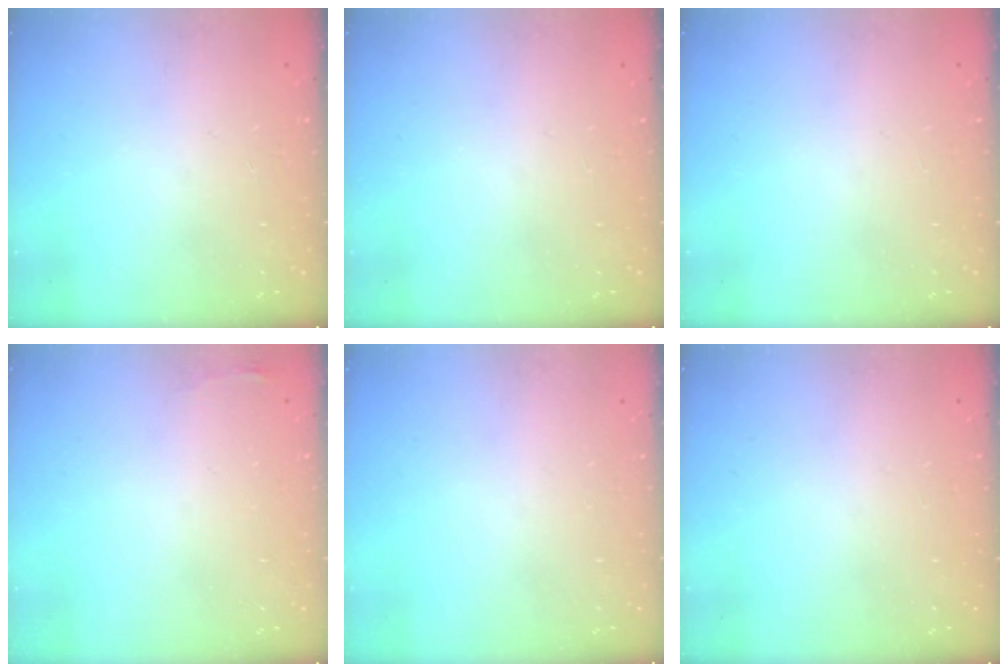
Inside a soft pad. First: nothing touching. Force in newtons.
{"total": 0.0}
{"total": 0.0}
{"total": 3.3, "press": 3.2, "slide": 0.5}
{"total": 0.0}
{"total": 0.0}